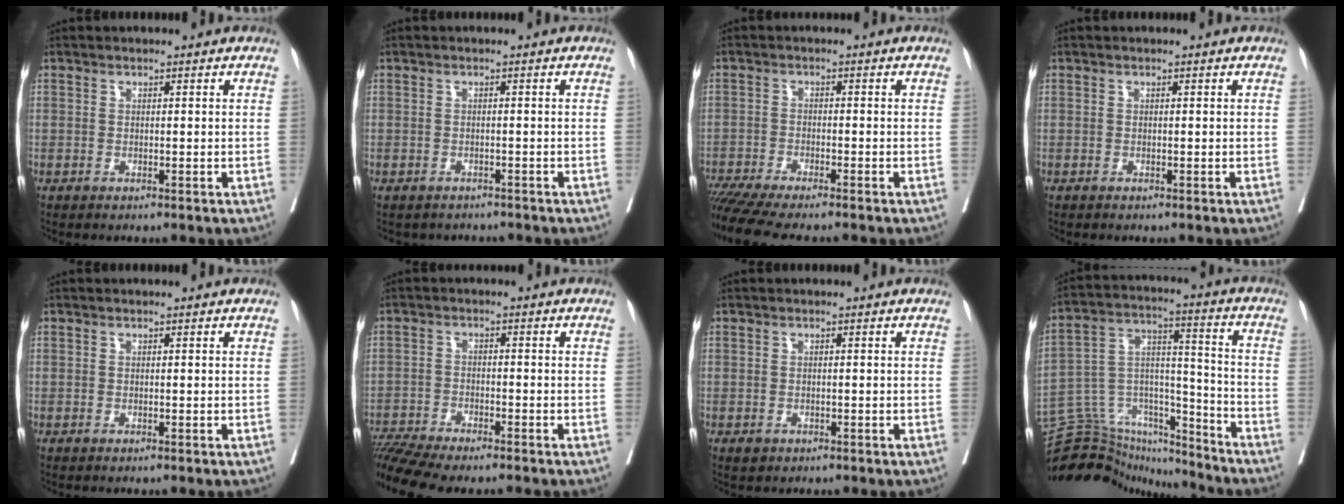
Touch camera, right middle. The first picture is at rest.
{"total": 5.1, "force": [-4.6, 1.9, 0.8], "torque": [-0.014, 0.002, -0.056]}
{"total": 12.3, "force": [-10.7, 0.5, 6.1], "torque": [-0.091, -0.021, -0.172]}
{"total": 0.0}
{"total": 0.0}
{"total": 10.6, "force": [-9.6, 0.3, 4.5], "torque": [-0.081, 0.000, -0.159]}
{"total": 1.4, "force": [-0.8, 0.9, 0.6], "torque": [-0.012, -0.001, -0.008]}
{"total": 18.5, "force": [-17.5, 4.7, 3.6], "torque": [-0.065, 0.056, -0.286]}